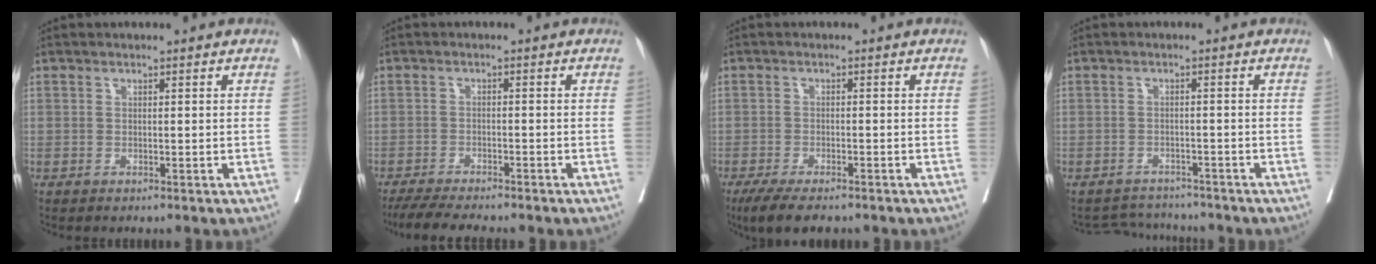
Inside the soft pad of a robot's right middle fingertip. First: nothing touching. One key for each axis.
{"total": 7.7, "fx": -6.7, "fy": 0.4, "fz": 3.7, "tx": -0.055, "ty": -0.016, "tz": -0.108}
{"total": 6.9, "fx": -5.4, "fy": 1.6, "fz": 4.0, "tx": -0.060, "ty": -0.013, "tz": -0.087}
{"total": 4.1, "fx": -4.0, "fy": 0.4, "fz": -0.8, "tx": 0.010, "ty": 0.007, "tz": -0.063}